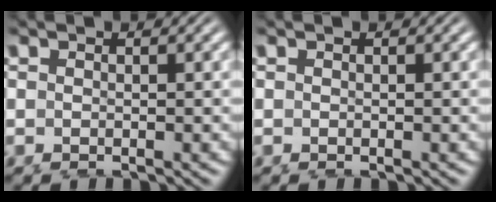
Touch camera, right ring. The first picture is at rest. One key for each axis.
{"total": 0.0}